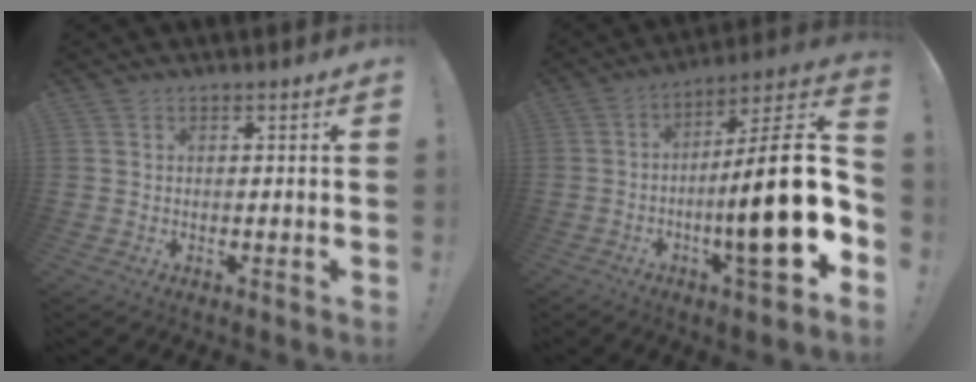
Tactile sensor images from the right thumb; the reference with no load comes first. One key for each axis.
{"total": 20.9, "fx": -3.0, "fy": 2.9, "fz": 20.5, "tx": -0.324, "ty": 0.005, "tz": -0.050}